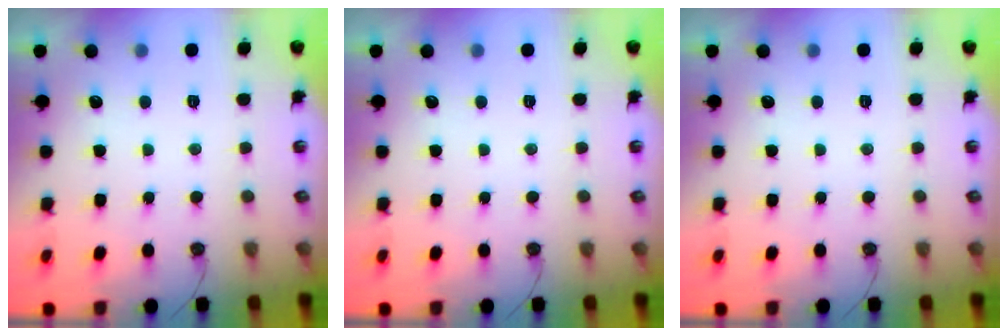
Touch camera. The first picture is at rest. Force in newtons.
{"total": 0.0}
{"total": 0.0}